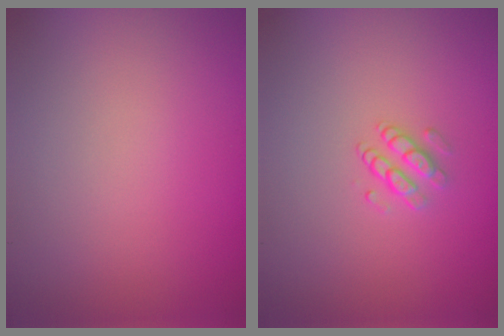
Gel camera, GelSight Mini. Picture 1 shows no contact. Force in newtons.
{"total": 1.5, "press": 1.1, "slide": 1.0}